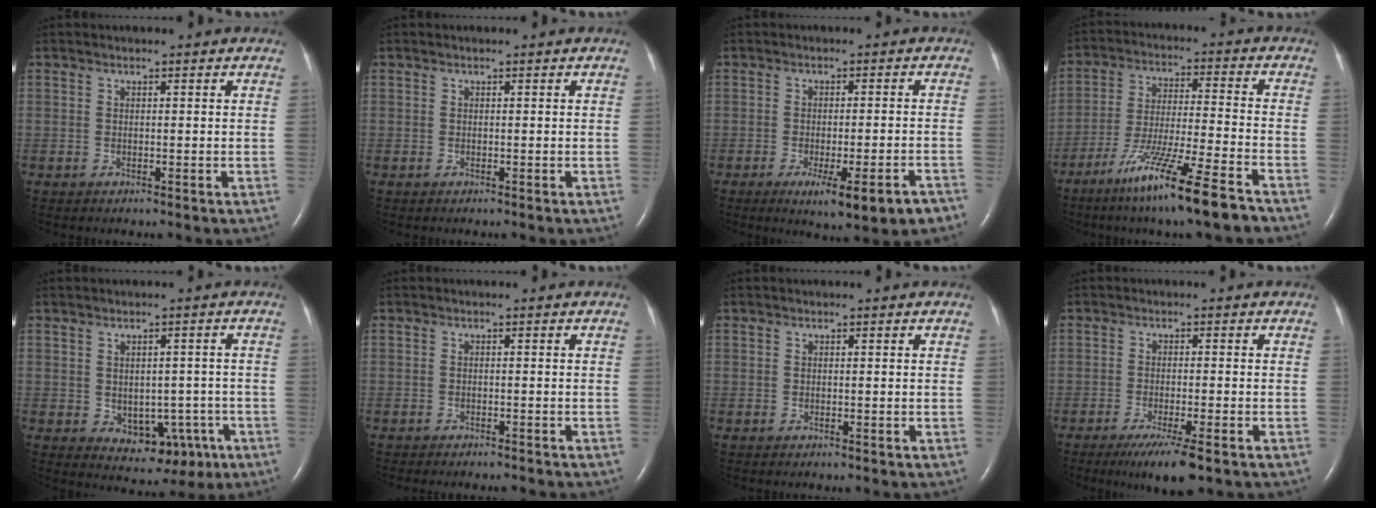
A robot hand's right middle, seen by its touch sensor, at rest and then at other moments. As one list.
[{"total": 0.0}, {"total": 9.2, "force": [-5.8, 1.4, 7.0], "torque": [-0.088, -0.015, -0.074]}, {"total": 14.5, "force": [-9.8, -0.4, 10.7], "torque": [-0.205, -0.046, -0.175]}, {"total": 7.1, "force": [-2.1, 4.7, 5.0], "torque": [-0.058, 0.010, -0.009]}, {"total": 4.6, "force": [-4.2, 0.8, 1.6], "torque": [-0.017, -0.006, -0.053]}, {"total": 0.0}, {"total": 6.1, "force": [-3.9, 0.3, 4.7], "torque": [-0.081, -0.017, -0.064]}]